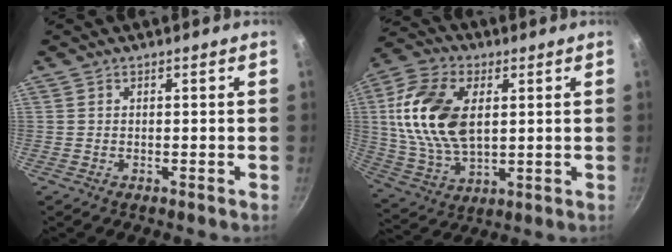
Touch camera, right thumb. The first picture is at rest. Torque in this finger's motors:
{"motor_torque": [1.20, 3.27, 1.94, -0.06, 0.55]}